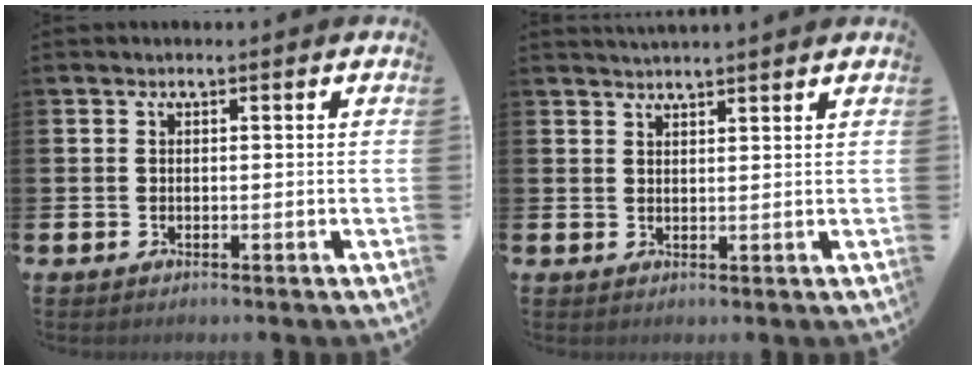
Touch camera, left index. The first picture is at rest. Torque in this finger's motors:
{"motor_torque": [0.65, -1.48, 0.15, 0.02]}